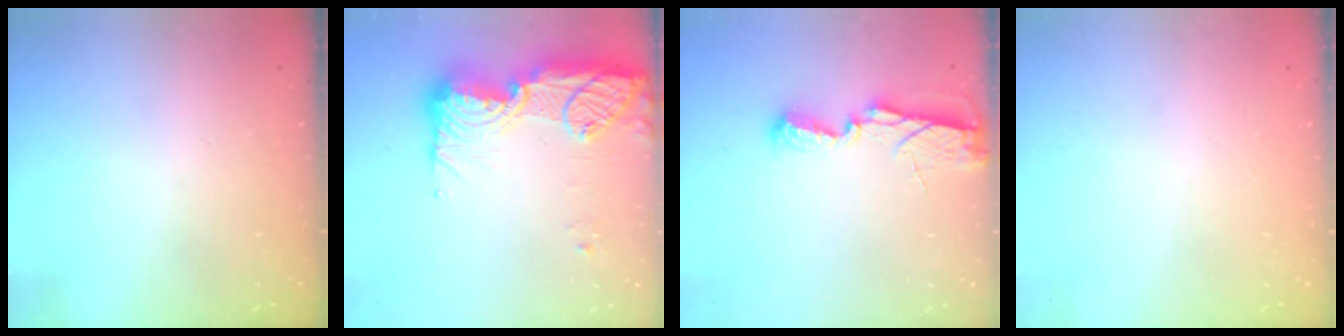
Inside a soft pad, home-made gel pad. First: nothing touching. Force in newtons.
{"total": 21.5, "press": 20.4, "slide": 6.7}
{"total": 6.3, "press": 6.2, "slide": 0.4}
{"total": 0.0}